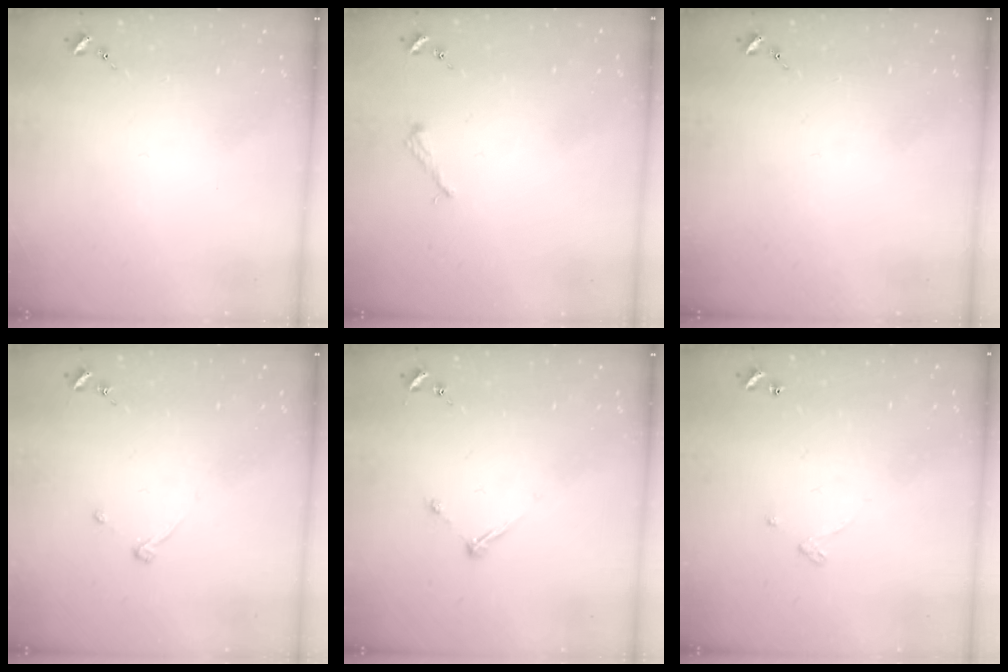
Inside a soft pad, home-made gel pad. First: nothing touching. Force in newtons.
{"total": 2.2, "press": 2.2, "slide": 0.3}
{"total": 0.0}
{"total": 3.2, "press": 3.2, "slide": 0.5}
{"total": 4.8, "press": 4.8, "slide": 0.6}
{"total": 2.6, "press": 2.6, "slide": 0.2}